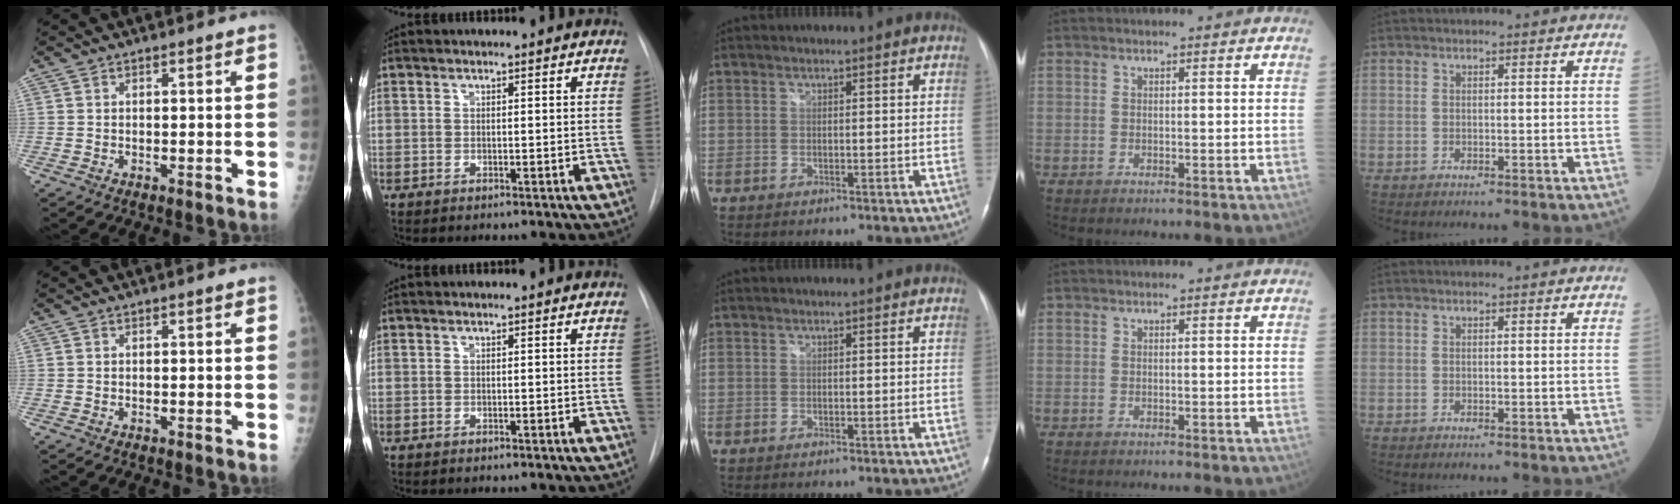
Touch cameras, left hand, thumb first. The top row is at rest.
{}